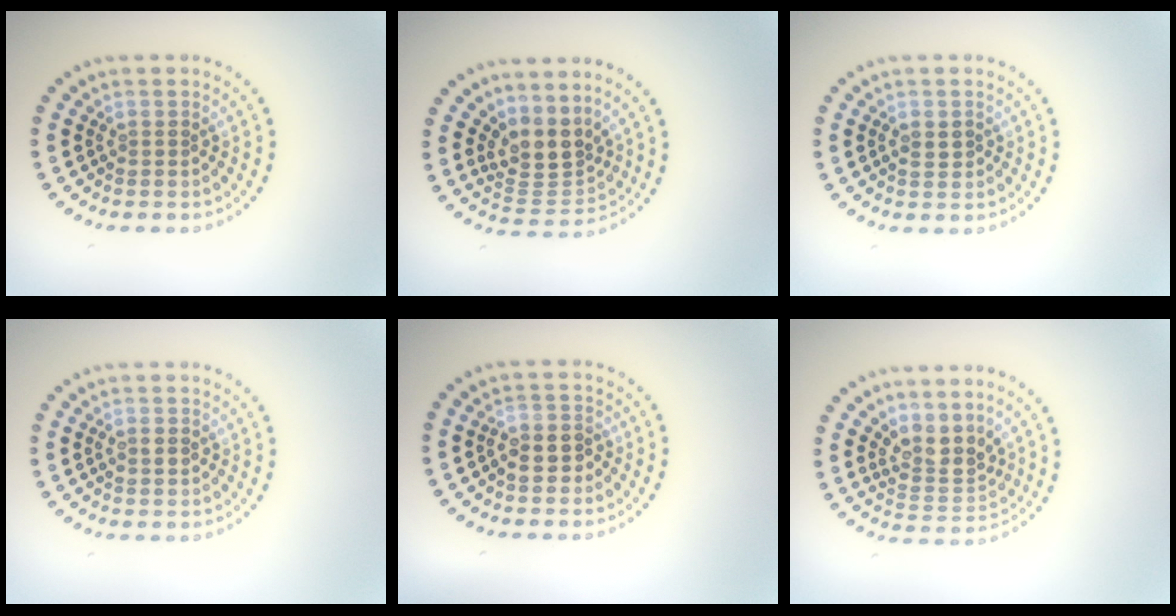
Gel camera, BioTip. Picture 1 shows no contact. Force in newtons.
{"total": 3.6, "press": 2.6, "slide": 2.5}
{"total": 1.2, "press": 1.2, "slide": 0.1}
{"total": 1.7, "press": 1.6, "slide": 0.3}
{"total": 2.6, "press": 2.5, "slide": 0.7}
{"total": 3.2, "press": 2.5, "slide": 2.0}